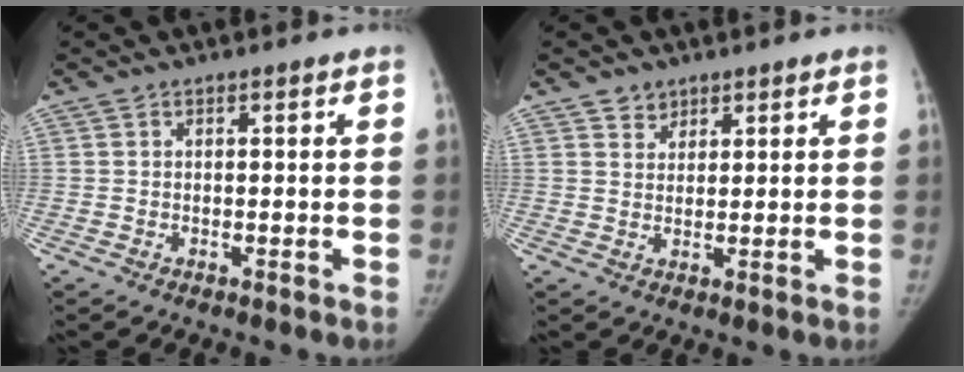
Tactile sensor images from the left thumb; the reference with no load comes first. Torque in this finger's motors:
{"motor_torque": [-0.02, 0.01, 0.34, -0.32, 0.04]}